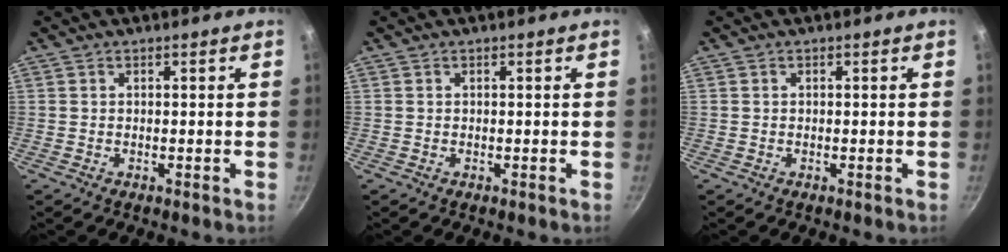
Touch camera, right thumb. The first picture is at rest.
{"total": 0.0}
{"total": 0.0}